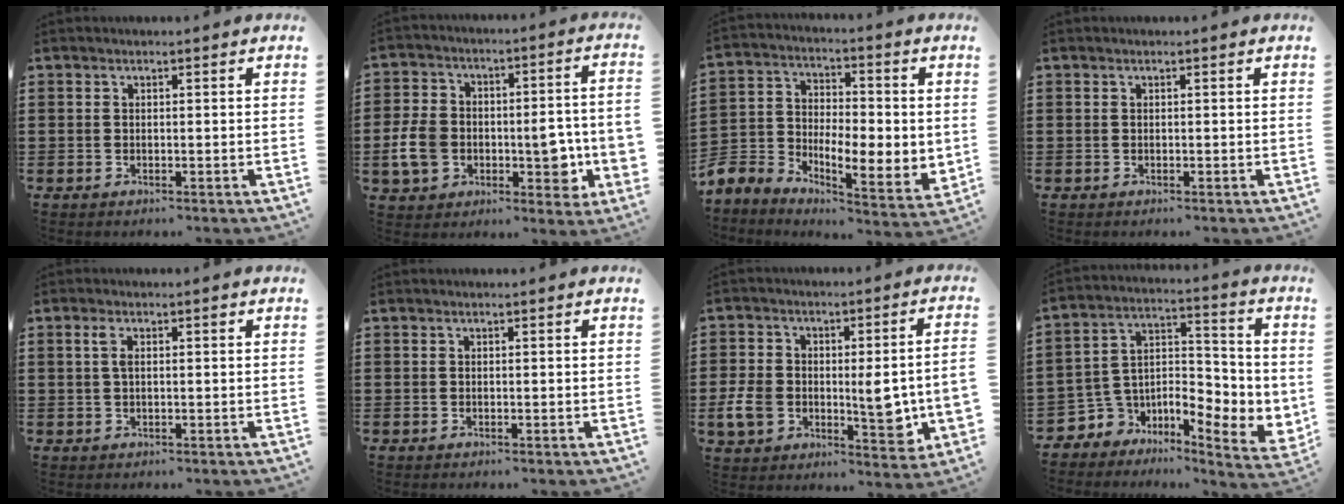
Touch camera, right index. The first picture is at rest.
{"total": 10.1, "force": [-2.4, 6.5, 7.4], "torque": [-0.134, 0.011, -0.041]}
{"total": 5.2, "force": [-0.8, 4.4, 2.7], "torque": [-0.074, -0.025, -0.017]}
{"total": 0.0}
{"total": 2.3, "force": [0.5, 0.8, 2.1], "torque": [-0.045, 0.005, 0.007]}
{"total": 0.0}
{"total": 9.2, "force": [-2.0, 5.0, 7.5], "torque": [-0.141, 0.003, -0.033]}
{"total": 5.9, "force": [-2.2, 4.9, 2.5], "torque": [-0.072, -0.026, -0.035]}